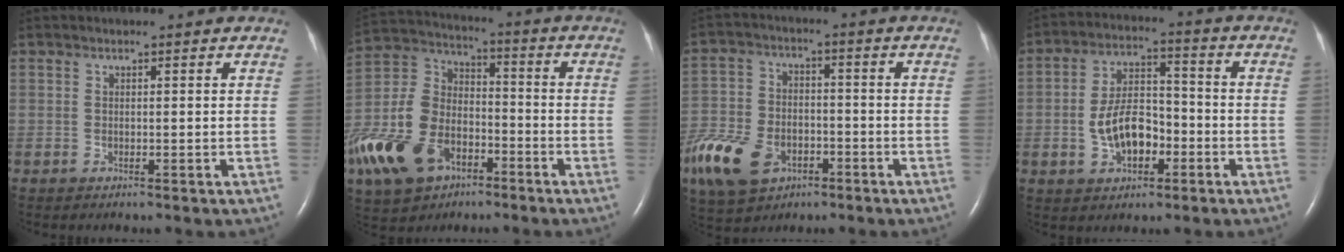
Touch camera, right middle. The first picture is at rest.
{"total": 18.7, "force": [-9.5, 11.6, 11.2], "torque": [-0.278, -0.003, -0.173]}
{"total": 17.9, "force": [-9.0, 11.4, 10.5], "torque": [-0.278, -0.013, -0.157]}
{"total": 8.8, "force": [-2.5, 4.8, 6.9], "torque": [-0.141, 0.019, -0.042]}